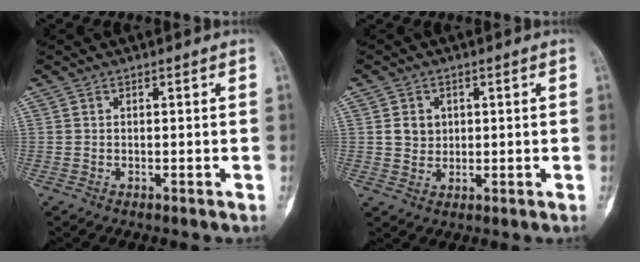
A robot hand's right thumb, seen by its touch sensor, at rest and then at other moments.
{"total": 3.7, "force": [0.9, 3.2, 1.6], "torque": [-0.010, -0.003, 0.018]}